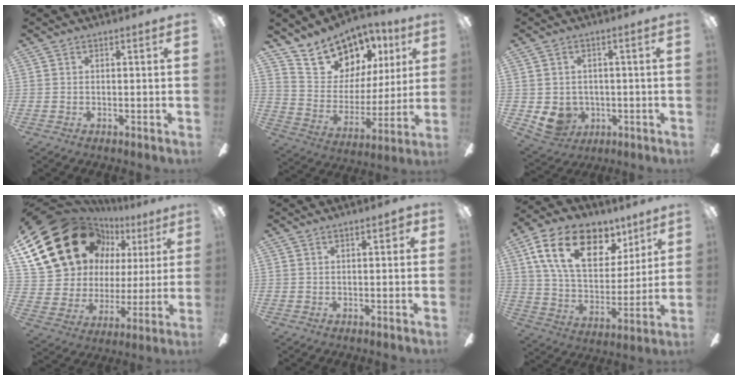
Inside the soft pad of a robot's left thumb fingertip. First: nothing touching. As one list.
[{"total": 15.0, "force": [11.6, 9.1, 2.8], "torque": [-0.068, -0.090, 0.219]}, {"total": 6.9, "force": [-1.2, 6.2, 2.6], "torque": [-0.072, 0.000, -0.020]}, {"total": 23.3, "force": [12.4, 15.8, 11.7], "torque": [-0.218, -0.067, 0.243]}, {"total": 2.2, "force": [1.0, 1.0, 1.7], "torque": [-0.019, -0.002, 0.013]}, {"total": 21.9, "force": [10.7, 13.1, 13.9], "torque": [-0.243, -0.036, 0.188]}]